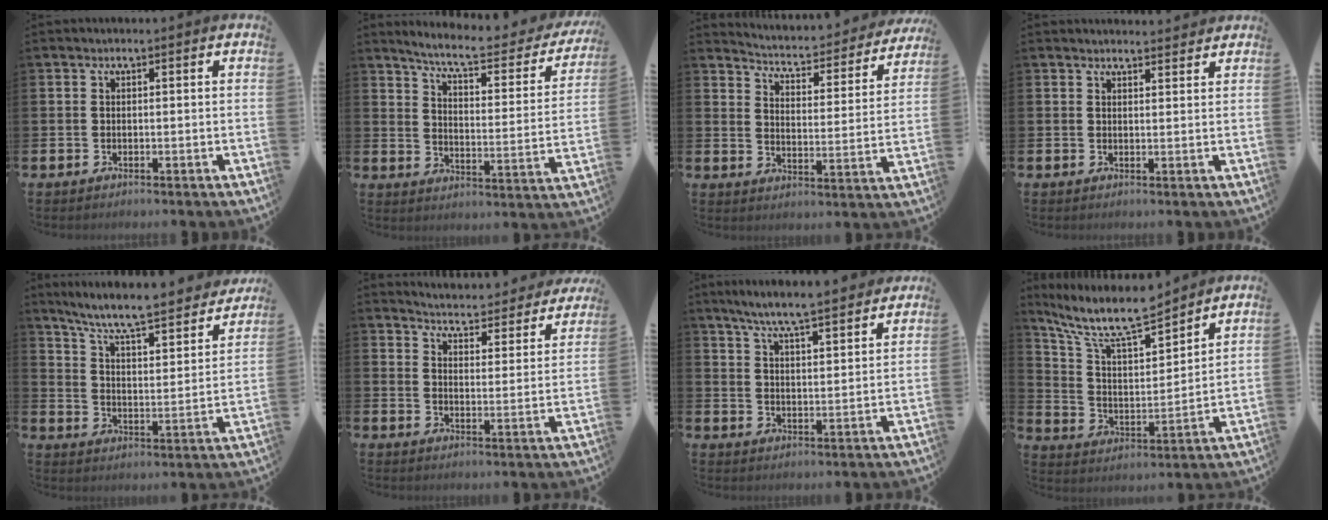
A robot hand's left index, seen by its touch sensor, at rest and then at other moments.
{"total": 7.1, "force": [6.2, 1.3, 3.2], "torque": [-0.083, -0.044, 0.099]}
{"total": 3.8, "force": [3.7, 0.9, 0.7], "torque": [-0.041, -0.036, 0.054]}
{"total": 2.2, "force": [2.2, 0.3, 0.0], "torque": [0.007, -0.015, 0.038]}
{"total": 7.8, "force": [7.2, 0.6, 3.1], "torque": [-0.087, -0.061, 0.116]}
{"total": 4.7, "force": [4.6, 0.2, 0.5], "torque": [-0.026, -0.045, 0.074]}
{"total": 7.0, "force": [6.7, -0.2, 2.1], "torque": [-0.065, -0.041, 0.116]}
{"total": 10.5, "force": [9.2, 2.2, 4.5], "torque": [-0.119, -0.056, 0.160]}